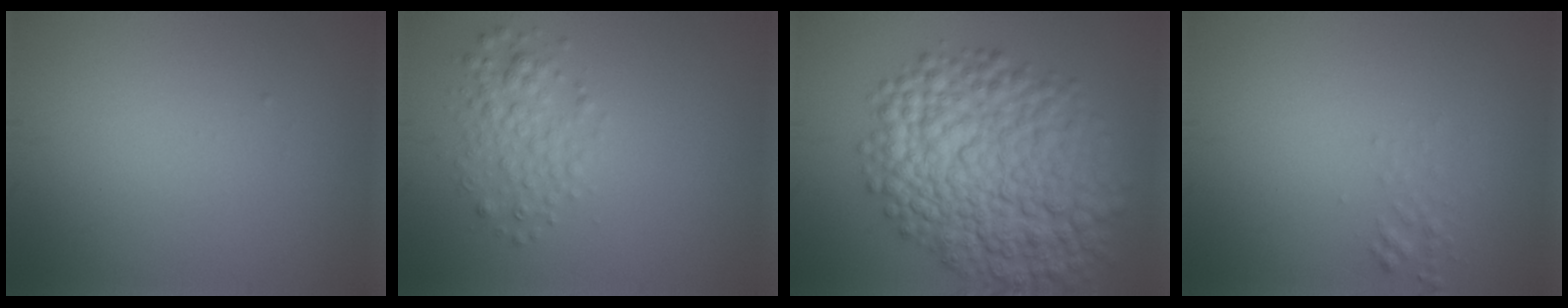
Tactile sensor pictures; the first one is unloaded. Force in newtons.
{"total": 2.6, "press": 2.6, "slide": 0.0}
{"total": 12.9, "press": 12.9, "slide": 0.3}
{"total": 1.0, "press": 1.0, "slide": 0.0}